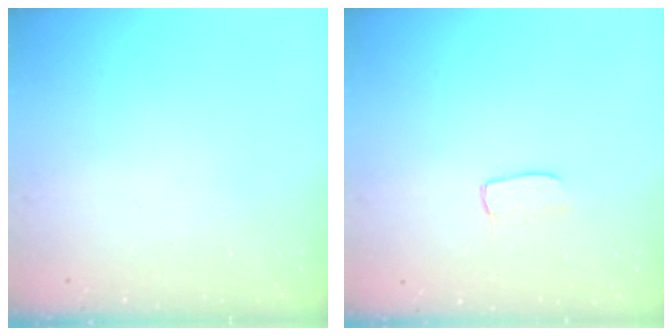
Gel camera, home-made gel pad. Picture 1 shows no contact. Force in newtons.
{"total": 3.8, "press": 3.8, "slide": 0.3}